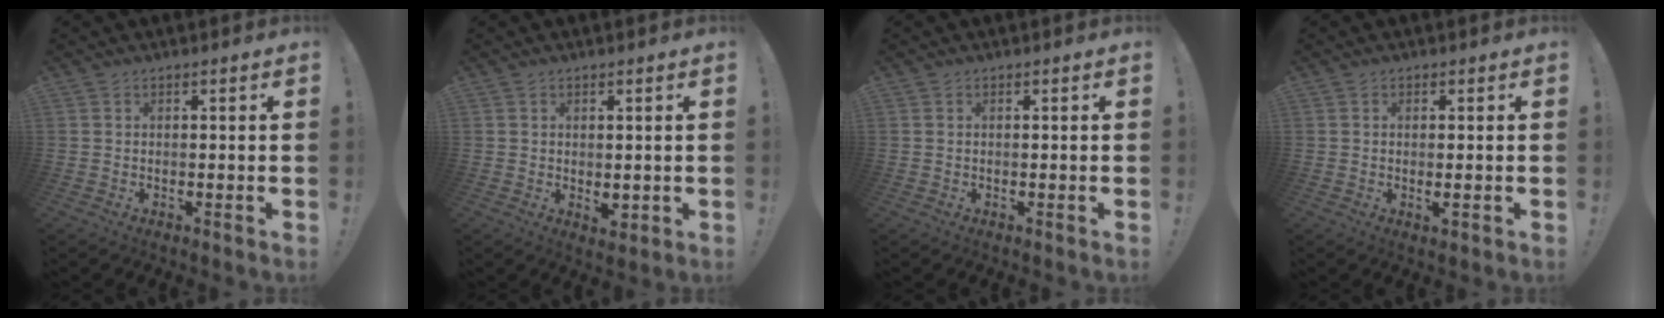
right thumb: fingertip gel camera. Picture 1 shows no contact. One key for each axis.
{"total": 3.0, "fx": 0.1, "fy": 2.0, "fz": 2.3, "tx": -0.022, "ty": 0.000, "tz": 0.003}
{"total": 0.0}
{"total": 1.9, "fx": 0.0, "fy": 0.6, "fz": 1.8, "tx": -0.016, "ty": -0.005, "tz": -0.002}